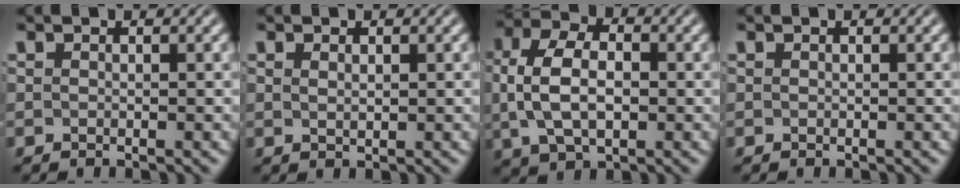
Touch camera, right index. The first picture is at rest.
{"total": 0.9, "force": [0.4, -0.7, 0.3], "torque": [-0.001, -0.008, 0.017]}
{"total": 7.0, "force": [0.3, 4.8, 5.1], "torque": [-0.113, -0.007, 0.012]}
{"total": 0.0}